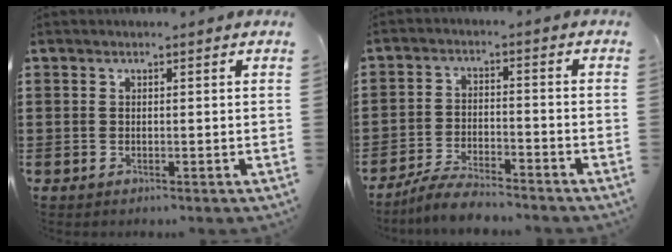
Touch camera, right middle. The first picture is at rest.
{"total": 5.2, "force": [-4.9, 0.5, 1.8], "torque": [-0.042, 0.000, -0.099]}